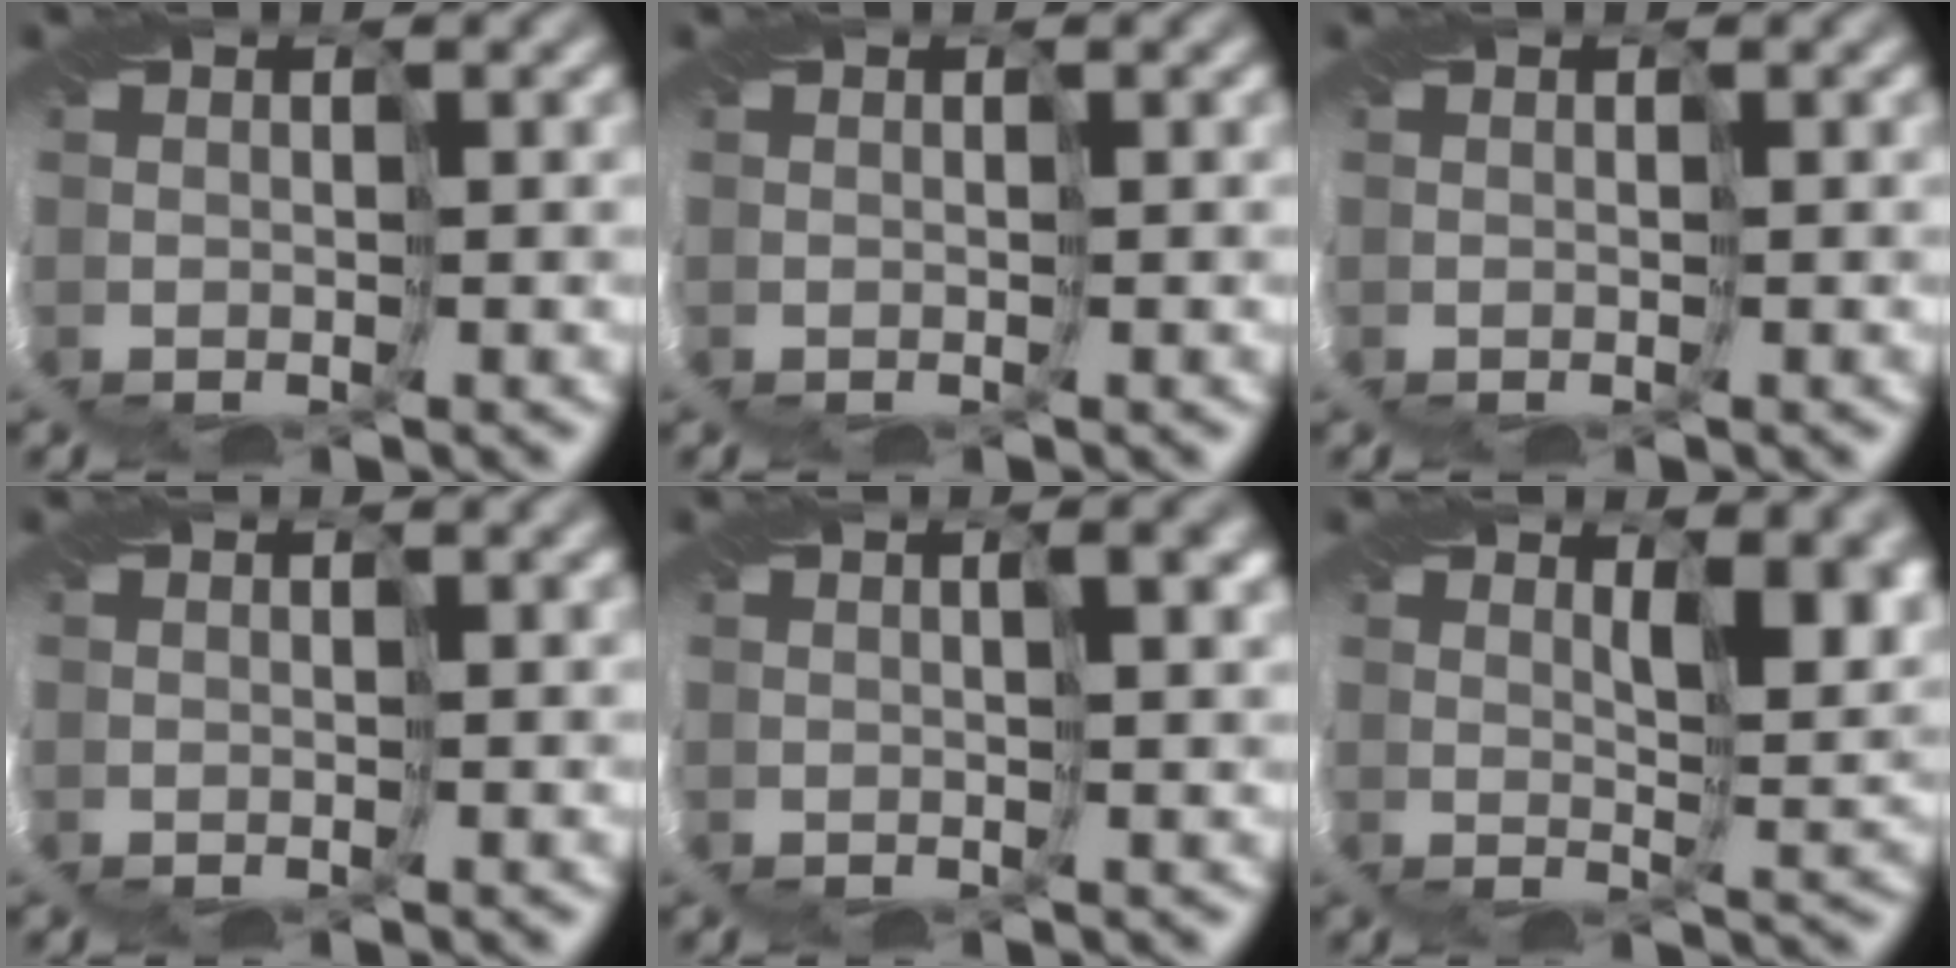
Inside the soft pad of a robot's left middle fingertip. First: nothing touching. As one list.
[{"total": 0.0}, {"total": 0.0}, {"total": 0.0}, {"total": 2.2, "force": [1.4, -0.4, 1.7], "torque": [-0.026, 0.010, 0.017]}, {"total": 4.1, "force": [2.5, 1.1, 3.1], "torque": [-0.051, -0.002, 0.045]}]